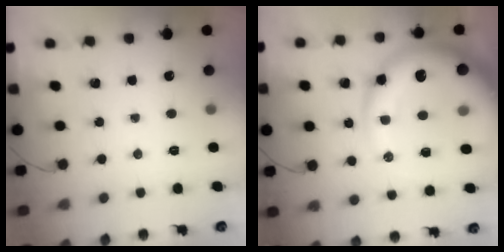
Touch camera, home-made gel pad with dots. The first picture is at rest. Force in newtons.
{"total": 19.3, "press": 18.8, "slide": 4.4}